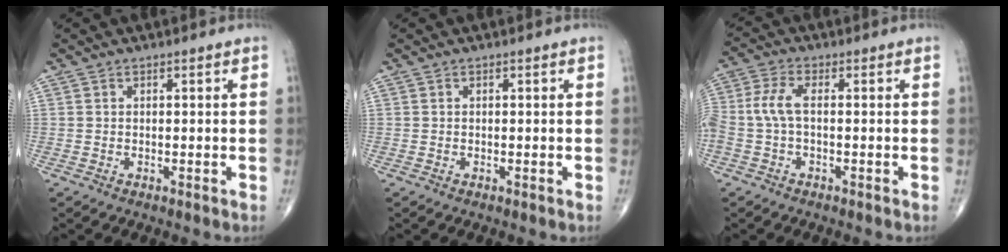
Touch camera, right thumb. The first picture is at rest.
{"total": 0.0}
{"total": 5.6, "force": [-0.6, 2.5, 5.1], "torque": [-0.135, 0.016, -0.017]}